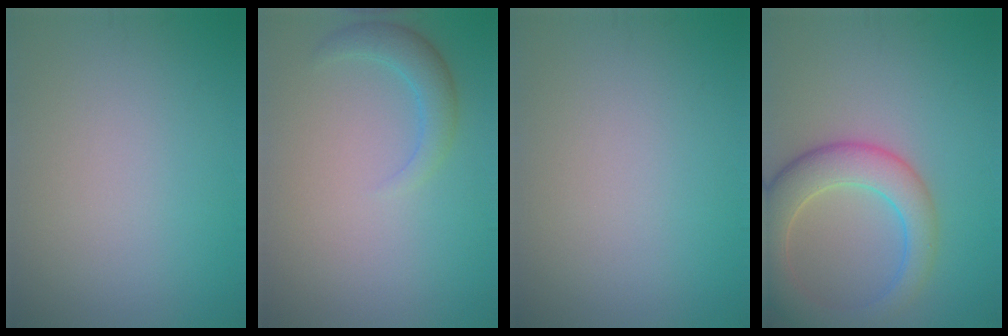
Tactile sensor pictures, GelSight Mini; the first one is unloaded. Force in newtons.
{"total": 2.4, "press": 2.4, "slide": 0.1}
{"total": 0.0}
{"total": 6.5, "press": 6.4, "slide": 0.4}